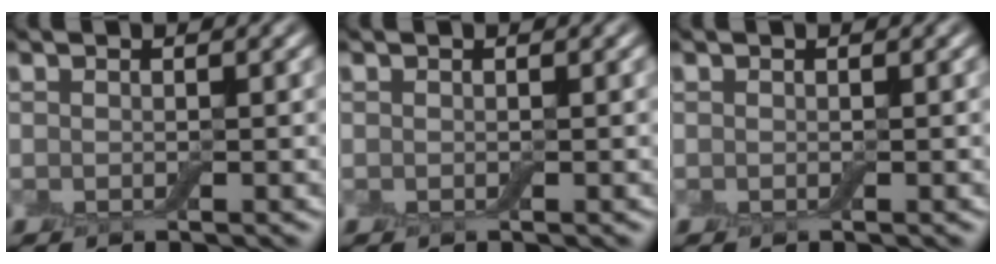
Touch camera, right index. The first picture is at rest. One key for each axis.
{"total": 0.0}
{"total": 0.0}